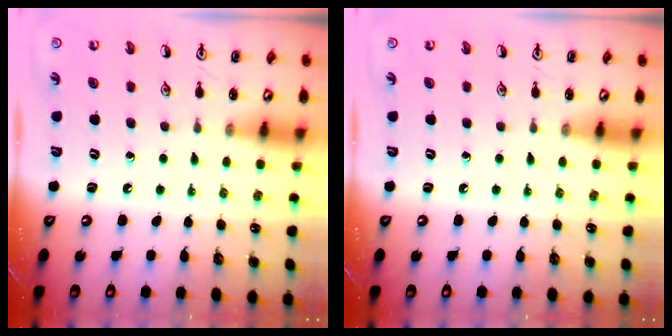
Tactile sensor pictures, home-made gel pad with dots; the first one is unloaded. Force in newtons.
{"total": 0.0}